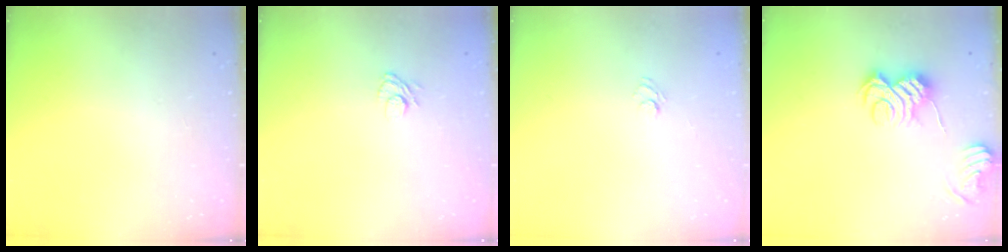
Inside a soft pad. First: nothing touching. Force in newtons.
{"total": 6.1, "press": 5.9, "slide": 1.3}
{"total": 4.2, "press": 4.0, "slide": 1.2}
{"total": 10.3, "press": 10.3, "slide": 0.7}